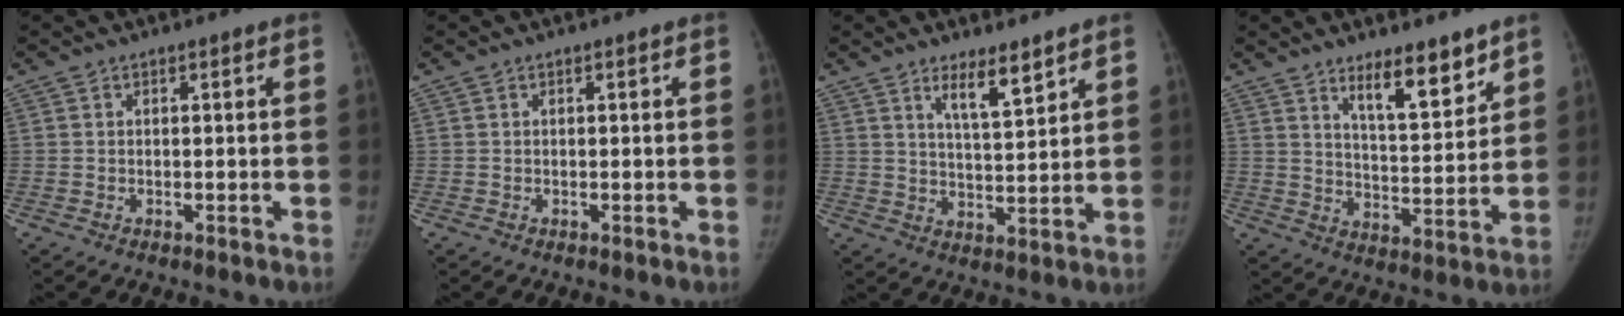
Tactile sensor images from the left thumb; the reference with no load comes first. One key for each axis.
{"total": 0.0}
{"total": 6.4, "fx": 4.5, "fy": 1.4, "fz": 4.3, "tx": -0.064, "ty": -0.039, "tz": 0.079}
{"total": 10.3, "fx": 7.3, "fy": 3.0, "fz": 6.6, "tx": -0.083, "ty": -0.061, "tz": 0.124}